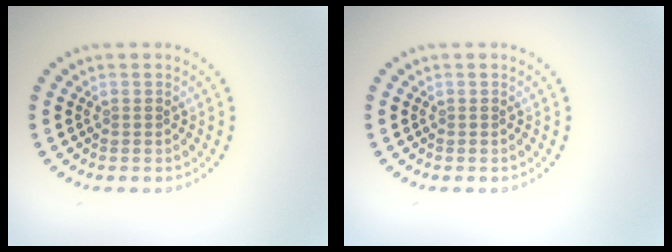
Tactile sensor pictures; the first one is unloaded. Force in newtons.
{"total": 0.0}